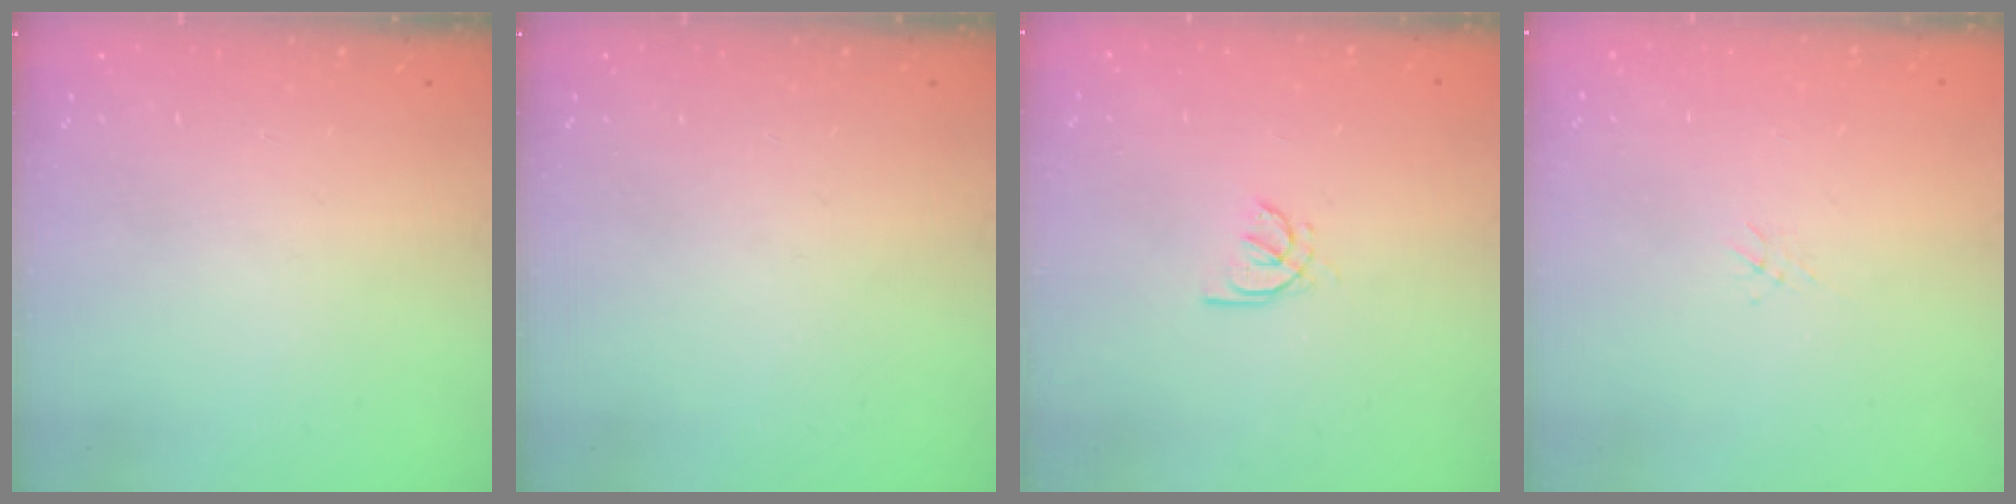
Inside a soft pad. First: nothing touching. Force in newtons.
{"total": 0.0}
{"total": 1.4, "press": 1.3, "slide": 0.4}
{"total": 1.2, "press": 1.1, "slide": 0.3}